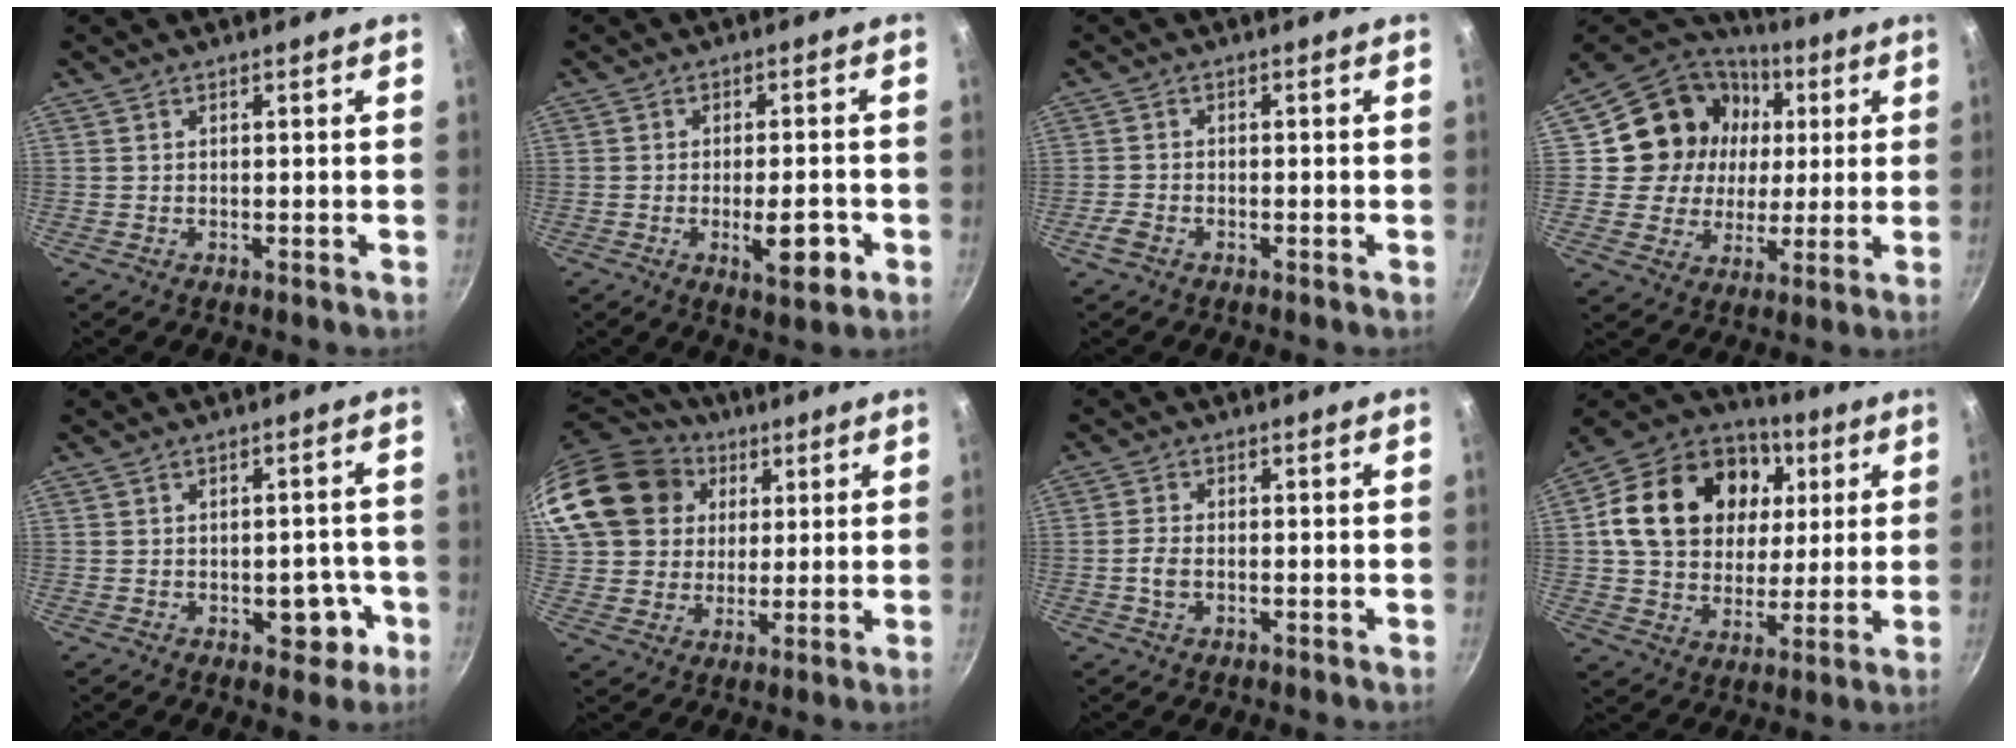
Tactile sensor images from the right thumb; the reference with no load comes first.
{"total": 7.2, "force": [-2.3, 2.6, 6.3], "torque": [-0.072, 0.005, -0.030]}
{"total": 2.5, "force": [-1.5, 1.4, 1.3], "torque": [-0.037, 0.012, -0.035]}
{"total": 18.1, "force": [3.8, 16.0, 7.4], "torque": [-0.116, 0.008, 0.059]}
{"total": 5.8, "force": [-2.2, 3.8, 3.8], "torque": [-0.012, 0.021, -0.023]}
{"total": 21.9, "force": [7.7, 18.0, 9.8], "torque": [-0.190, 0.025, 0.148]}
{"total": 3.1, "force": [-0.8, 1.9, 2.4], "torque": [-0.052, 0.010, -0.019]}
{"total": 23.5, "force": [5.8, 18.0, 13.9], "torque": [-0.227, 0.011, 0.096]}